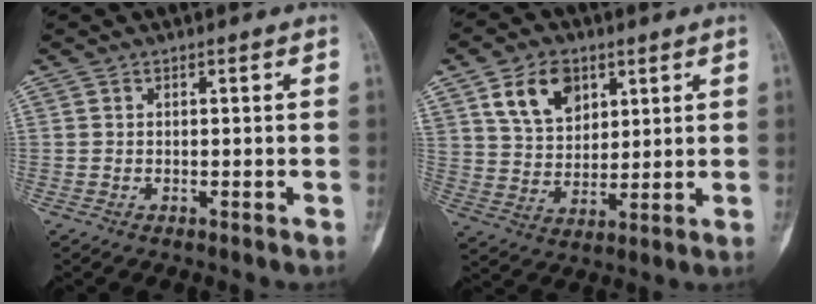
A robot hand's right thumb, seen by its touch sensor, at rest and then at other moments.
{"total": 10.9, "force": [5.2, 7.4, 6.0], "torque": [-0.078, -0.022, 0.100]}